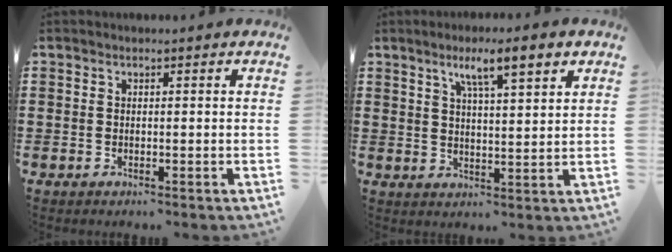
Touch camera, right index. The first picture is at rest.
{"total": 6.1, "force": [3.6, 0.9, 4.8], "torque": [-0.088, -0.003, 0.054]}